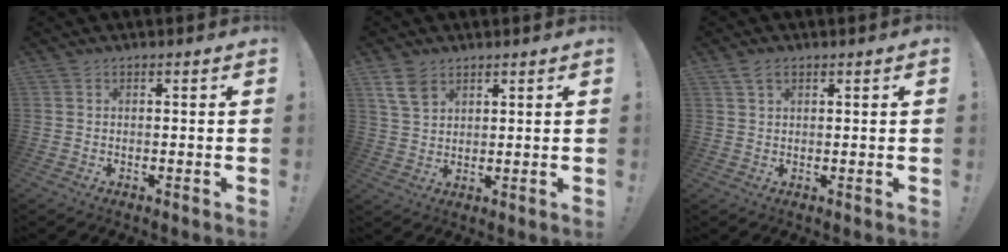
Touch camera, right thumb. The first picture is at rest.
{"total": 6.4, "force": [3.9, 3.8, 3.3], "torque": [-0.058, -0.012, 0.079]}
{"total": 2.8, "force": [1.7, 1.2, 1.9], "torque": [-0.034, -0.004, 0.031]}